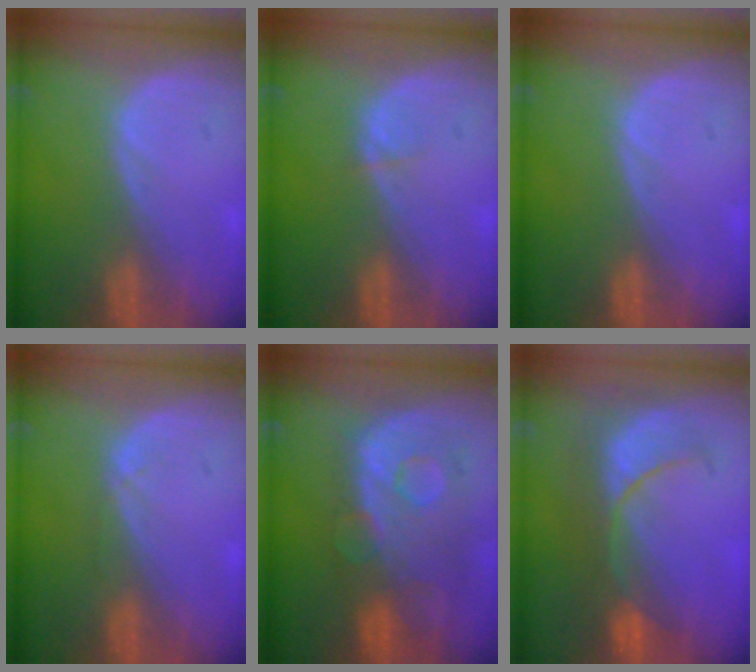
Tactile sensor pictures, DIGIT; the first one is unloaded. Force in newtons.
{"total": 0.8, "press": 0.8, "slide": 0.1}
{"total": 0.0}
{"total": 0.9, "press": 0.8, "slide": 0.2}
{"total": 11.2, "press": 9.7, "slide": 5.6}
{"total": 7.9, "press": 7.7, "slide": 1.6}